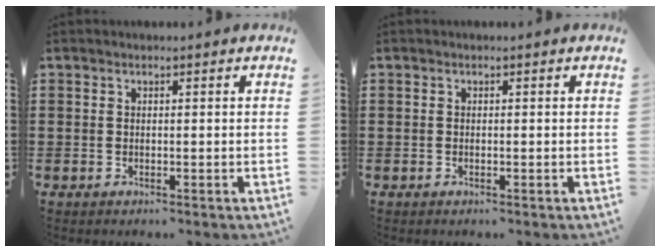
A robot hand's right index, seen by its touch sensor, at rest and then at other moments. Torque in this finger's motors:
{"motor_torque": [0.40, 1.74, -0.03, -0.01]}